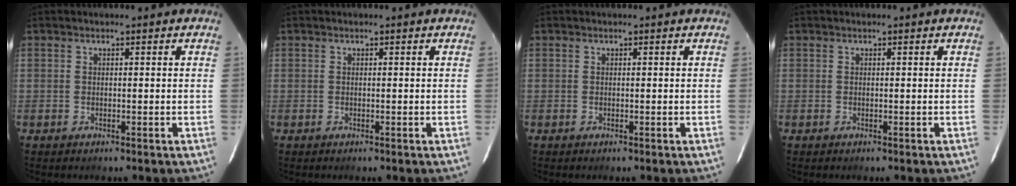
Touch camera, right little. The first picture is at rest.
{"total": 0.0}
{"total": 0.0}
{"total": 0.0}